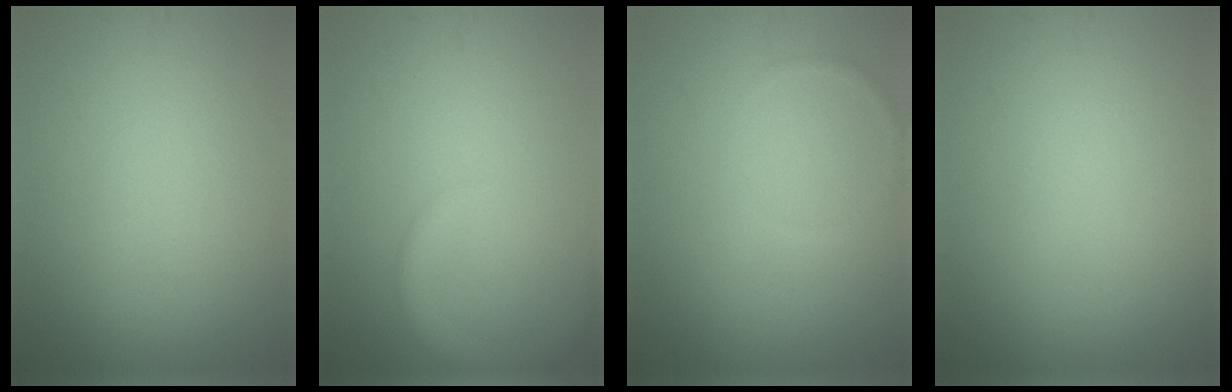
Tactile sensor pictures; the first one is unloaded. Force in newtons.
{"total": 2.4, "press": 2.4, "slide": 0.2}
{"total": 0.7, "press": 0.7, "slide": 0.0}
{"total": 0.0}